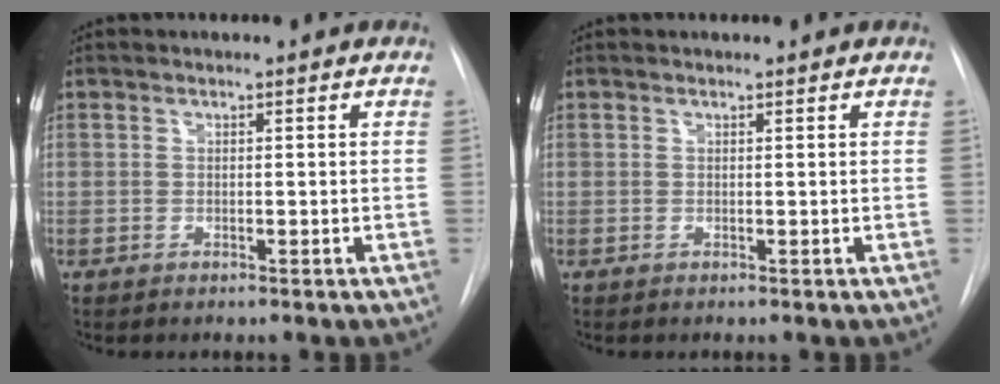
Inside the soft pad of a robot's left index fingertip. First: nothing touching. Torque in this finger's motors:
{"motor_torque": [0.24, 0.01, -0.02, -0.01]}